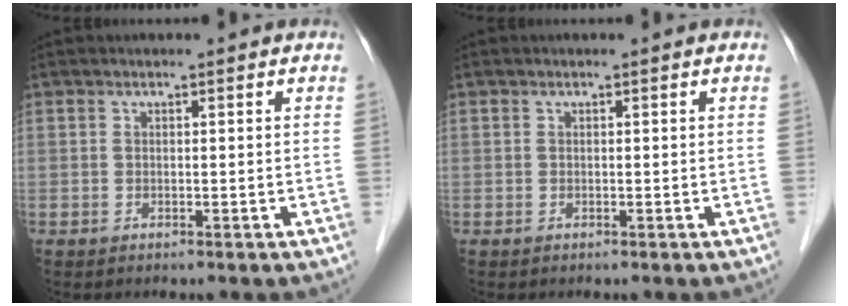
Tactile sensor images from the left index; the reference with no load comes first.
{"total": 0.0}